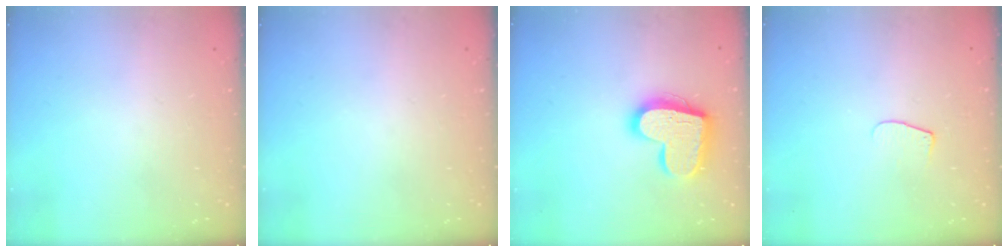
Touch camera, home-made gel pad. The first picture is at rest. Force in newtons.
{"total": 0.0}
{"total": 17.4, "press": 17.3, "slide": 1.4}
{"total": 6.2, "press": 6.2, "slide": 0.7}